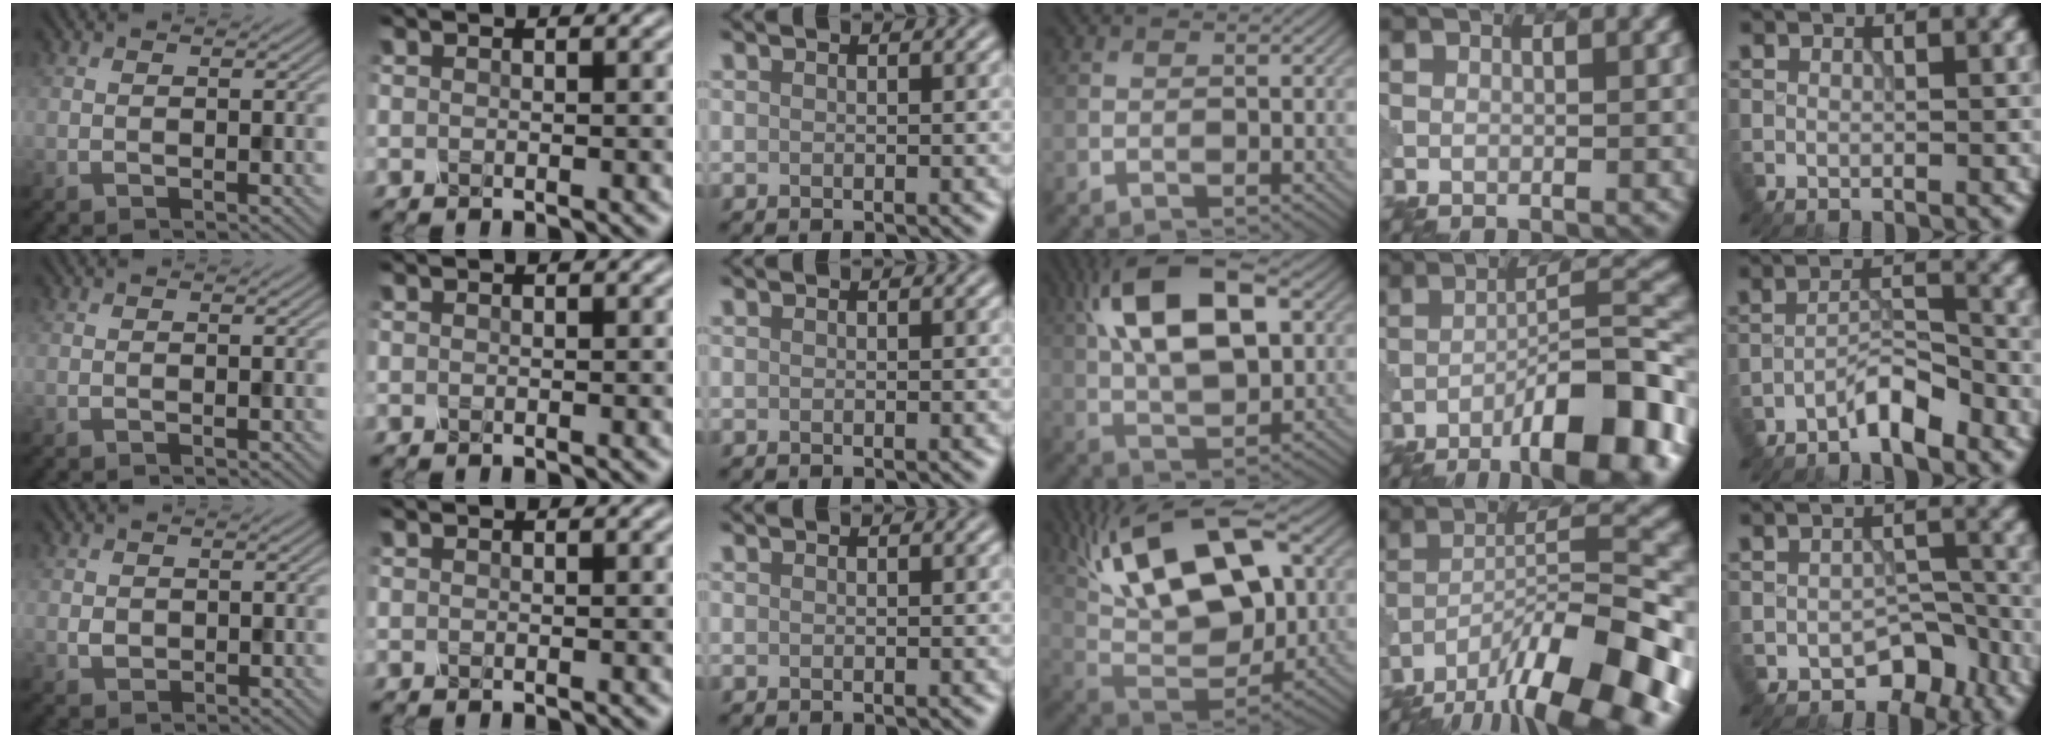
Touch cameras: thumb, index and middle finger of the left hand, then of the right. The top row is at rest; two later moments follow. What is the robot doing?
{"motion": "disassemble", "object": "glue stick"}